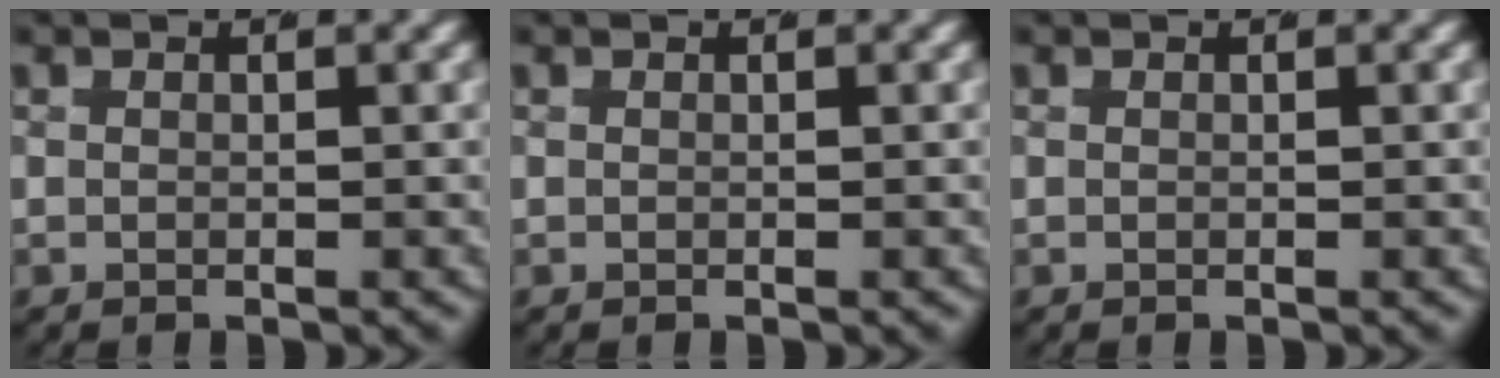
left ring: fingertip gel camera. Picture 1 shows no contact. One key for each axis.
{"total": 0.0}
{"total": 0.0}